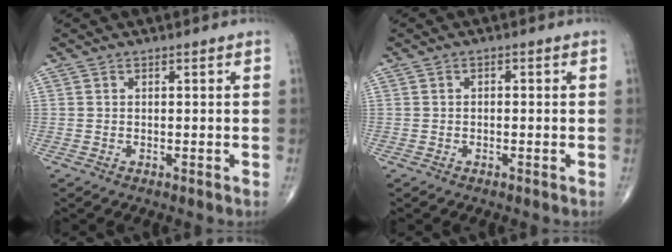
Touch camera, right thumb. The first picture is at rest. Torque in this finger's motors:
{"motor_torque": [-0.09, -0.03, -0.07, 0.27, 0.00]}